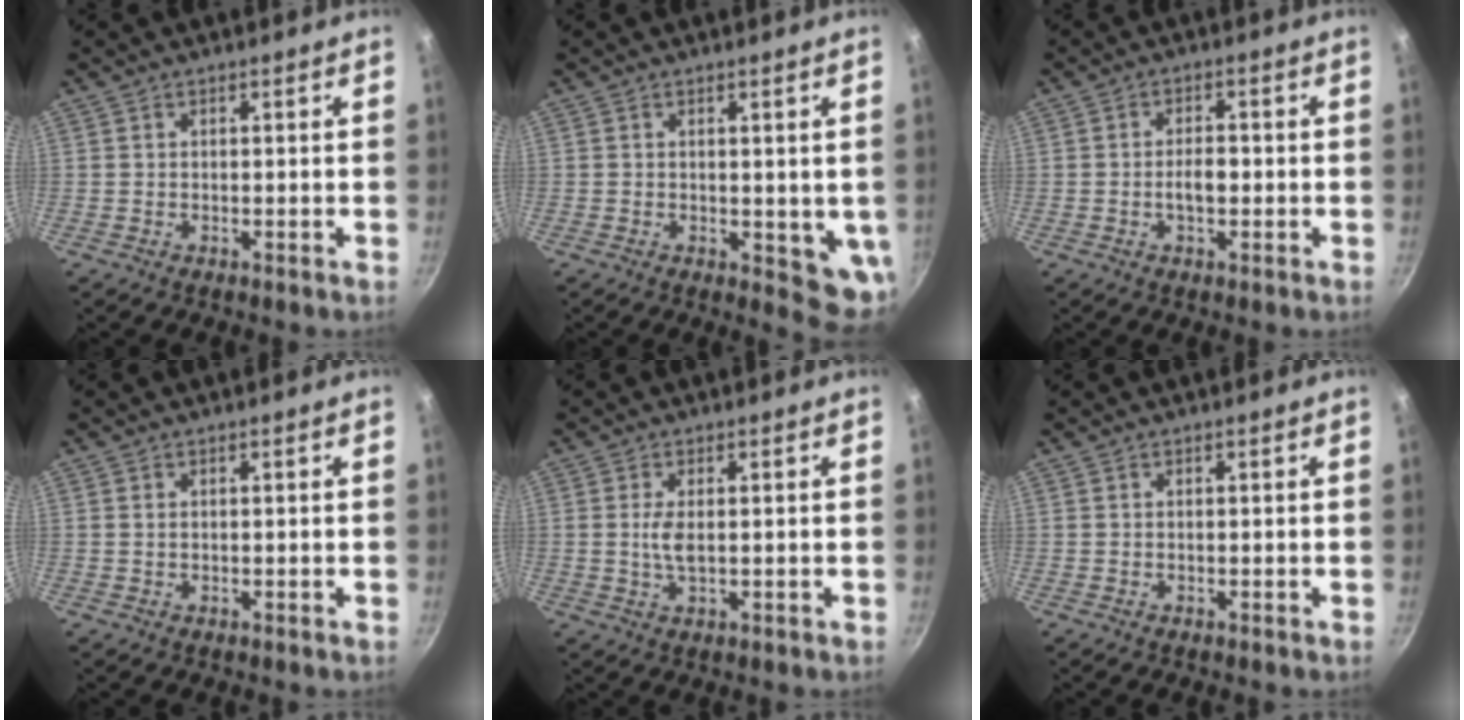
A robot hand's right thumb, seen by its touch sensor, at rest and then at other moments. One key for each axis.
{"total": 6.0, "fx": 0.4, "fy": 3.1, "fz": 5.2, "tx": -0.050, "ty": -0.015, "tz": 0.009}
{"total": 3.6, "fx": -0.7, "fy": 1.9, "fz": 3.0, "tx": -0.042, "ty": 0.013, "tz": -0.012}
{"total": 0.6, "fx": 0.1, "fy": 0.4, "fz": 0.4, "tx": -0.007, "ty": 0.002, "tz": 0.002}
{"total": 3.3, "fx": 0.3, "fy": 1.4, "fz": 3.0, "tx": -0.063, "ty": -0.002, "tz": 0.005}
{"total": 0.0}